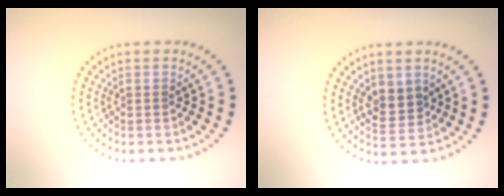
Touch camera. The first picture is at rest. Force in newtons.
{"total": 2.6, "press": 2.5, "slide": 0.8}